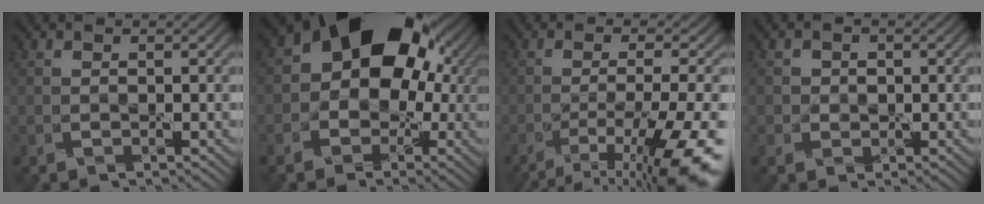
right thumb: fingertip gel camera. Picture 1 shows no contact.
{"total": 15.6, "force": [2.3, 12.0, 9.7], "torque": [-0.138, 0.001, 0.022]}
{"total": 12.2, "force": [-7.2, 2.7, 9.5], "torque": [-0.168, -0.007, -0.113]}
{"total": 1.7, "force": [0.1, 1.7, 0.1], "torque": [0.003, 0.004, -0.006]}